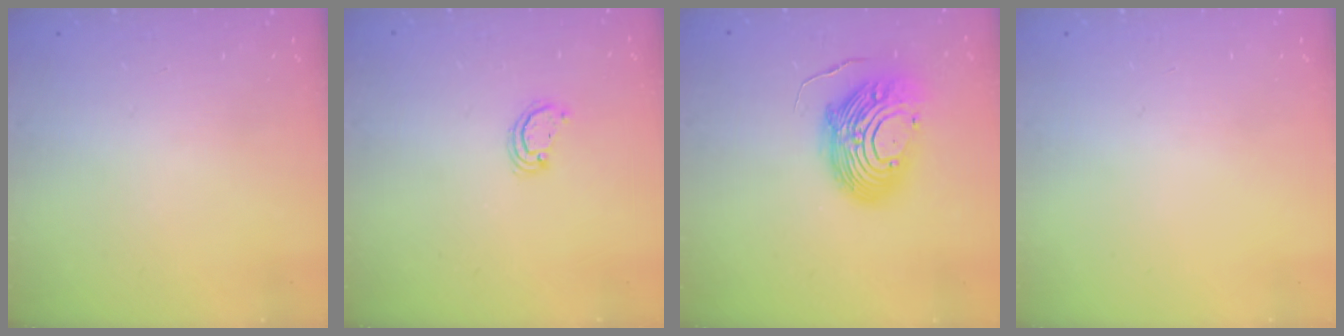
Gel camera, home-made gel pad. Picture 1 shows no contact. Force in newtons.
{"total": 2.5, "press": 2.5, "slide": 0.2}
{"total": 14.9, "press": 14.9, "slide": 1.5}
{"total": 0.0}